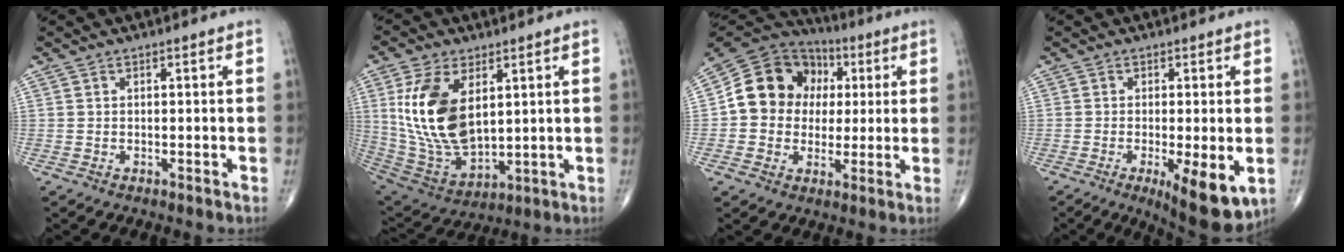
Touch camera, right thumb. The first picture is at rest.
{"total": 17.6, "force": [4.2, 9.6, 14.0], "torque": [-0.267, -0.025, 0.096]}
{"total": 15.0, "force": [1.6, 13.1, 7.1], "torque": [-0.089, 0.024, 0.022]}
{"total": 10.4, "force": [-3.1, 3.1, 9.4], "torque": [-0.136, -0.022, -0.042]}